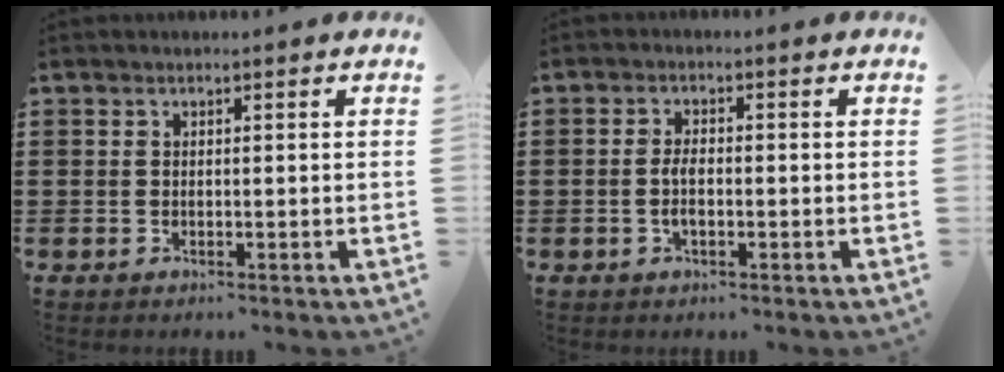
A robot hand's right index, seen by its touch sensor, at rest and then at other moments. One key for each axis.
{"total": 2.7, "fx": -0.5, "fy": 0.8, "fz": 2.5, "tx": -0.063, "ty": -0.008, "tz": -0.013}